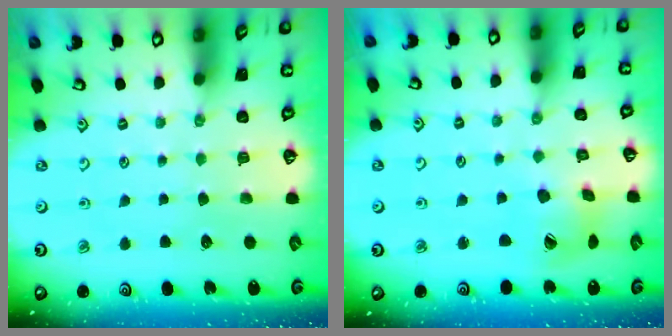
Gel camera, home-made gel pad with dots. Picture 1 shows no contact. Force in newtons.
{"total": 9.2, "press": 9.1, "slide": 1.2}